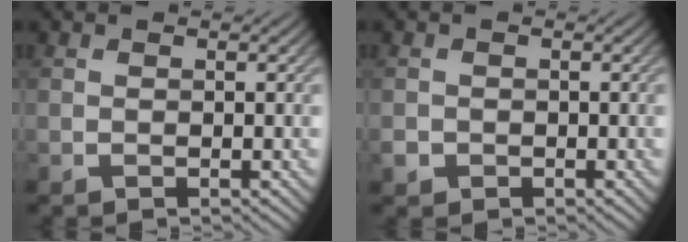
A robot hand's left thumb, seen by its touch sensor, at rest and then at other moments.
{"total": 1.4, "force": [-0.7, 1.2, 0.4], "torque": [-0.009, -0.007, -0.016]}